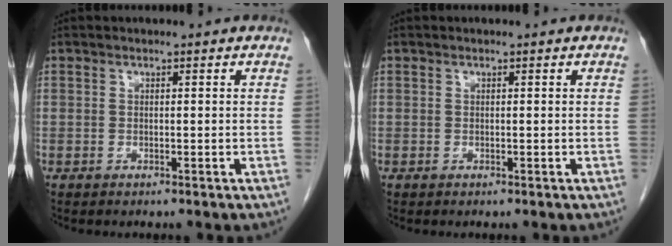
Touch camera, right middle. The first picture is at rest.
{"total": 0.0}